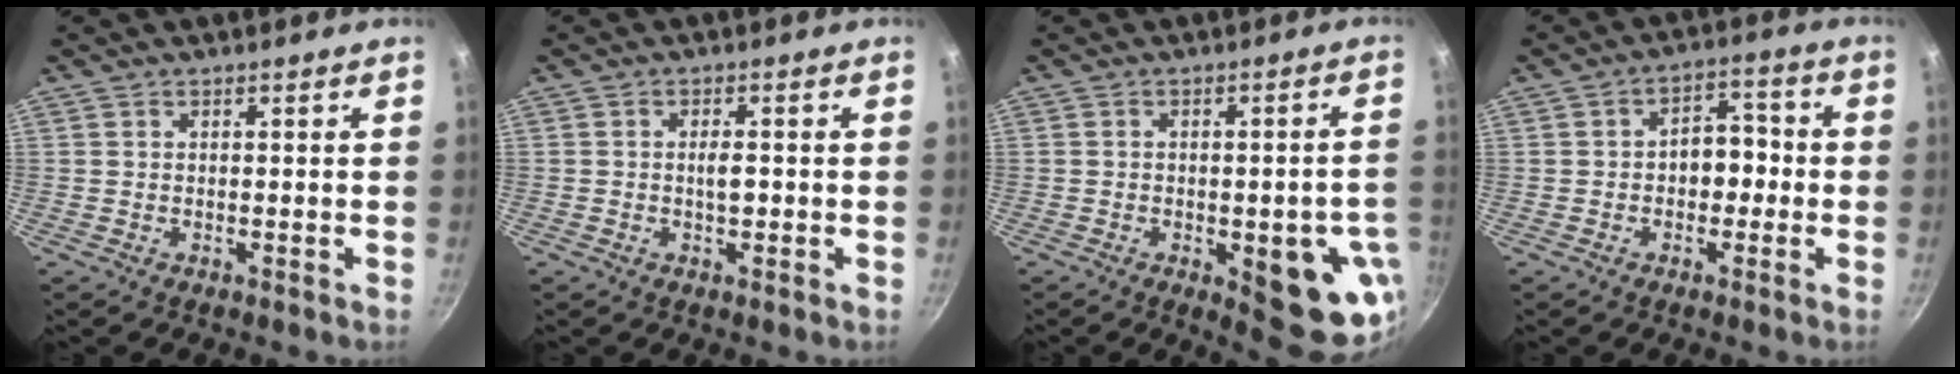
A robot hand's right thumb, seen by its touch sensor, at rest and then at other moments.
{"total": 2.5, "force": [-0.3, 1.2, 2.1], "torque": [-0.023, 0.007, -0.005]}
{"total": 15.2, "force": [-4.5, 6.0, 13.2], "torque": [-0.105, 0.008, -0.052]}
{"total": 6.7, "force": [-0.9, 4.7, 4.7], "torque": [-0.020, 0.027, -0.018]}